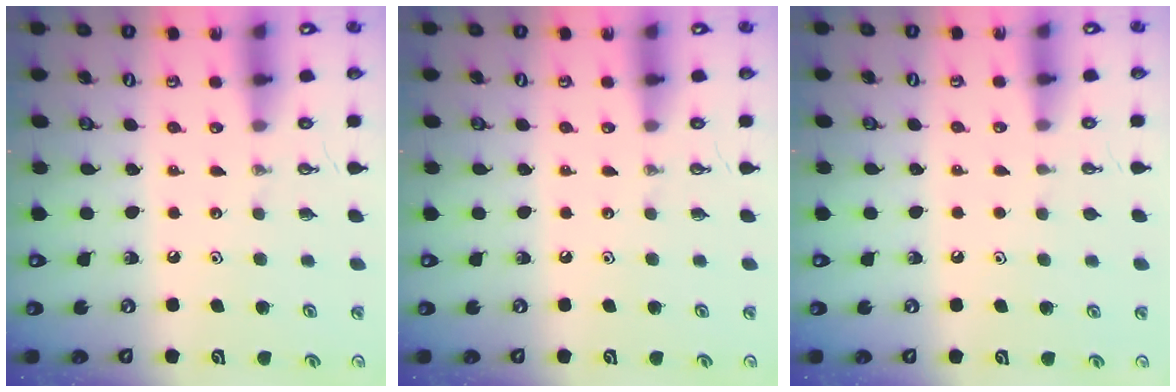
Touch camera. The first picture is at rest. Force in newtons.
{"total": 0.0}
{"total": 1.2, "press": 0.5, "slide": 1.0}